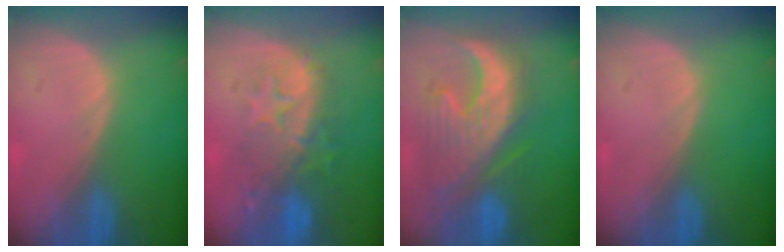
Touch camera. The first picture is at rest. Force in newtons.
{"total": 9.9, "press": 8.7, "slide": 4.7}
{"total": 11.1, "press": 10.7, "slide": 2.9}
{"total": 0.0}